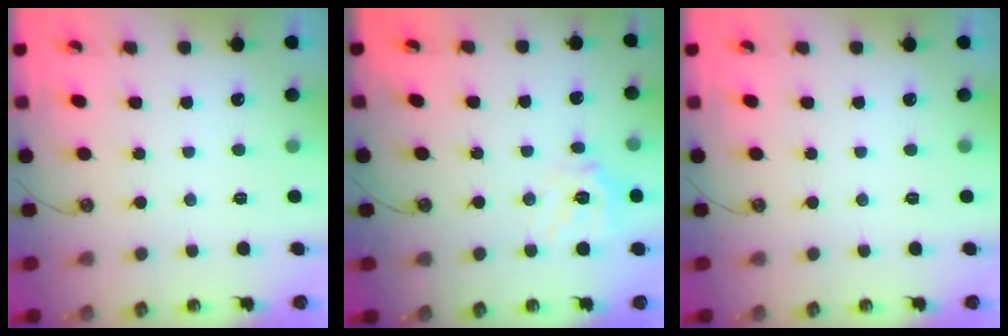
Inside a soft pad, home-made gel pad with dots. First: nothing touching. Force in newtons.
{"total": 12.7, "press": 12.6, "slide": 2.0}
{"total": 0.0}